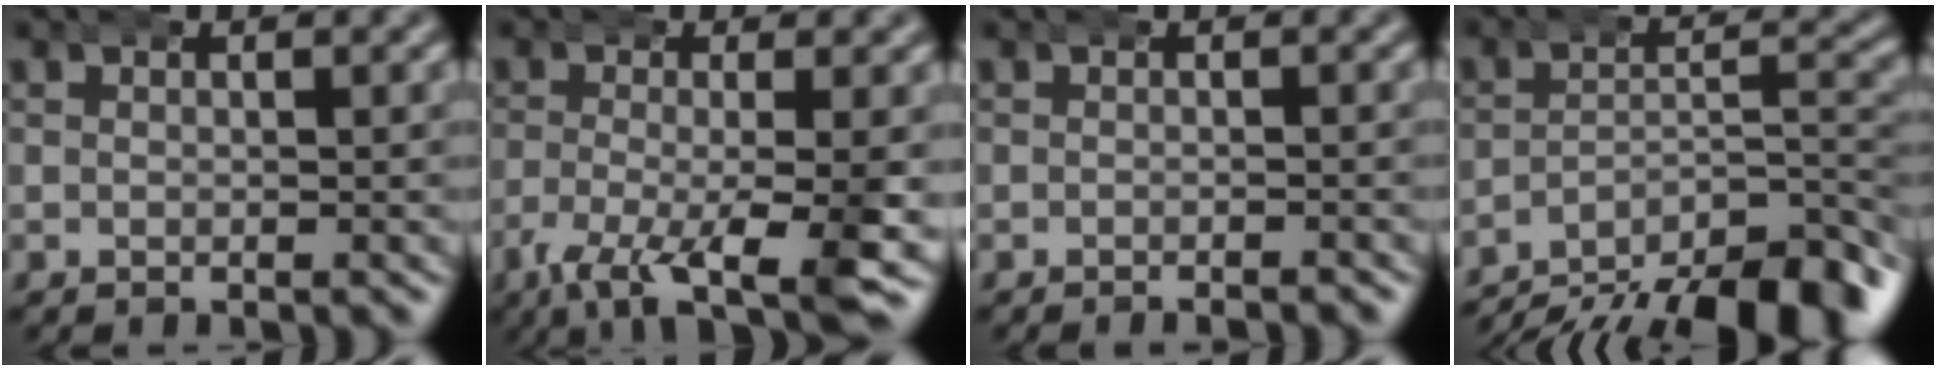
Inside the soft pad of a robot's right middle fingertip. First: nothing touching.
{"total": 8.7, "force": [-5.4, 2.3, 6.4], "torque": [-0.108, -0.029, -0.078]}
{"total": 1.2, "force": [-1.2, 0.0, 0.2], "torque": [0.000, 0.000, -0.019]}
{"total": 13.1, "force": [-9.0, 5.7, 7.7], "torque": [-0.088, -0.026, -0.134]}